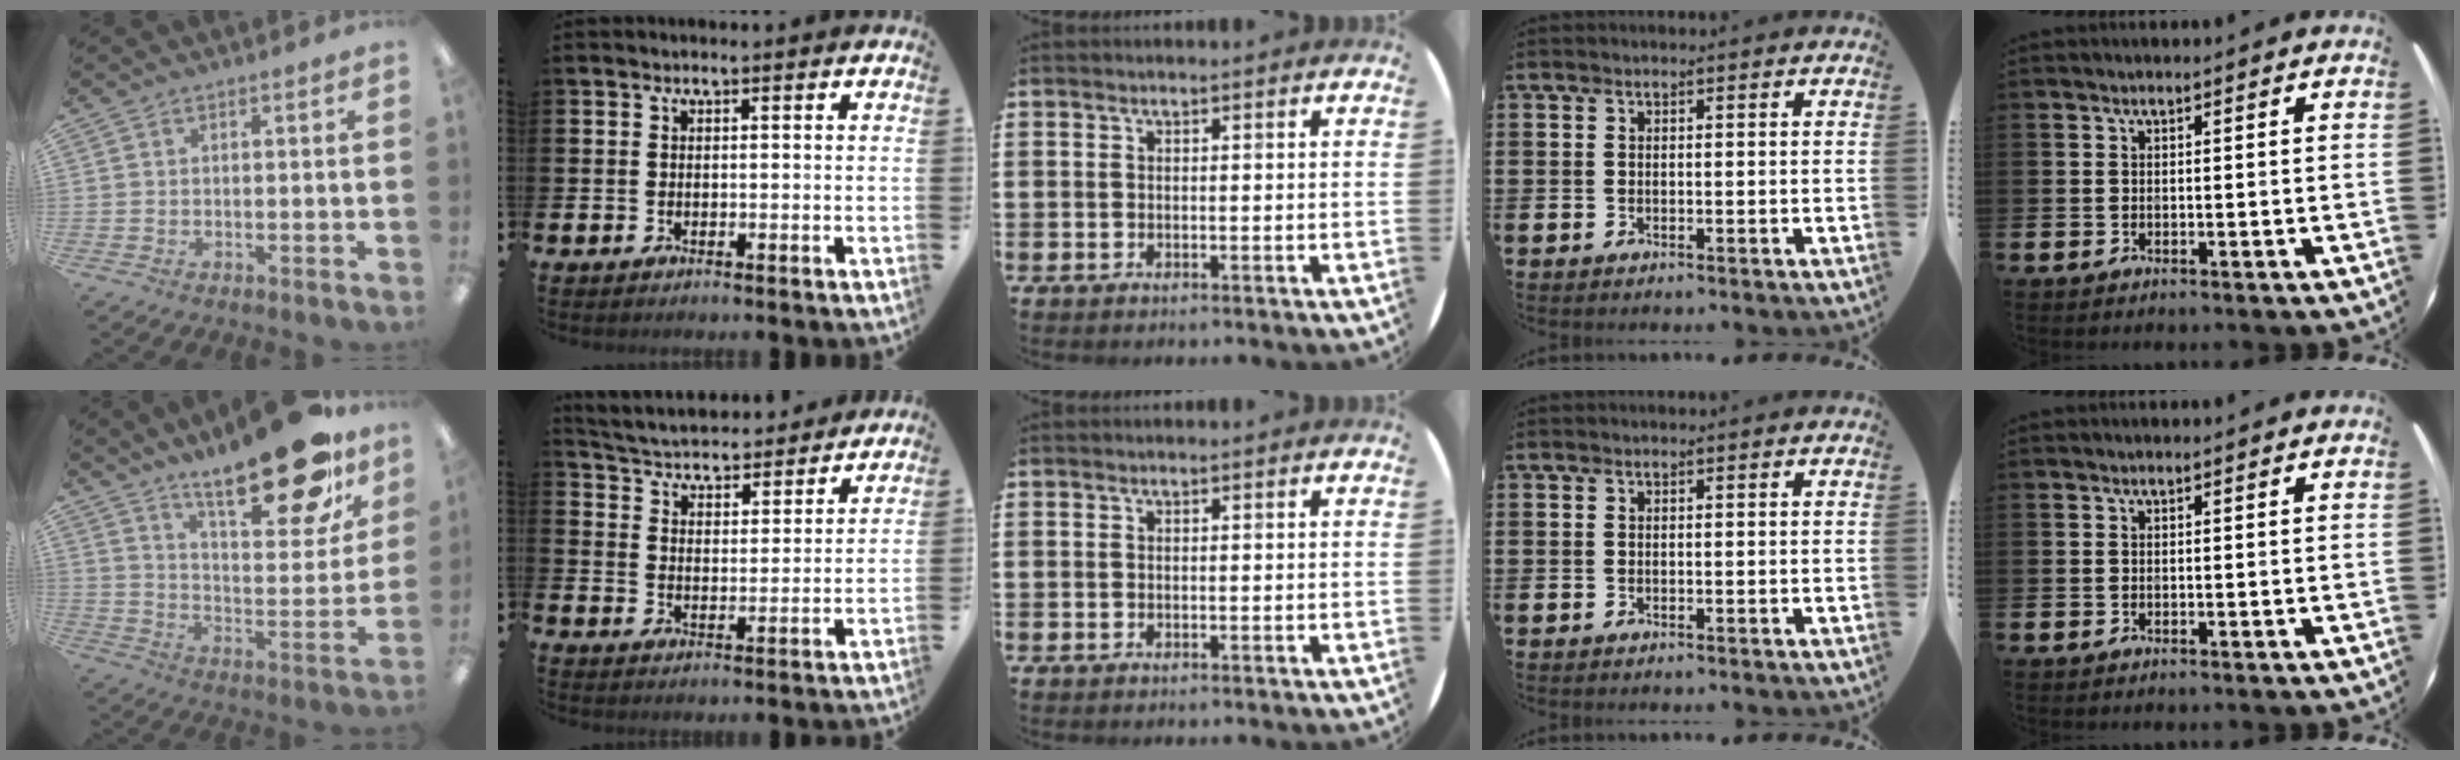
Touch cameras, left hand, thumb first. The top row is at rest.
{"thumb": {"total": 24.5, "force": [17.7, 7.9, 15.0], "torque": [-0.209, -0.118, 0.287]}, "index": {"total": 4.3, "force": [4.2, 1.0, 0.2], "torque": [-0.032, -0.042, 0.065]}}